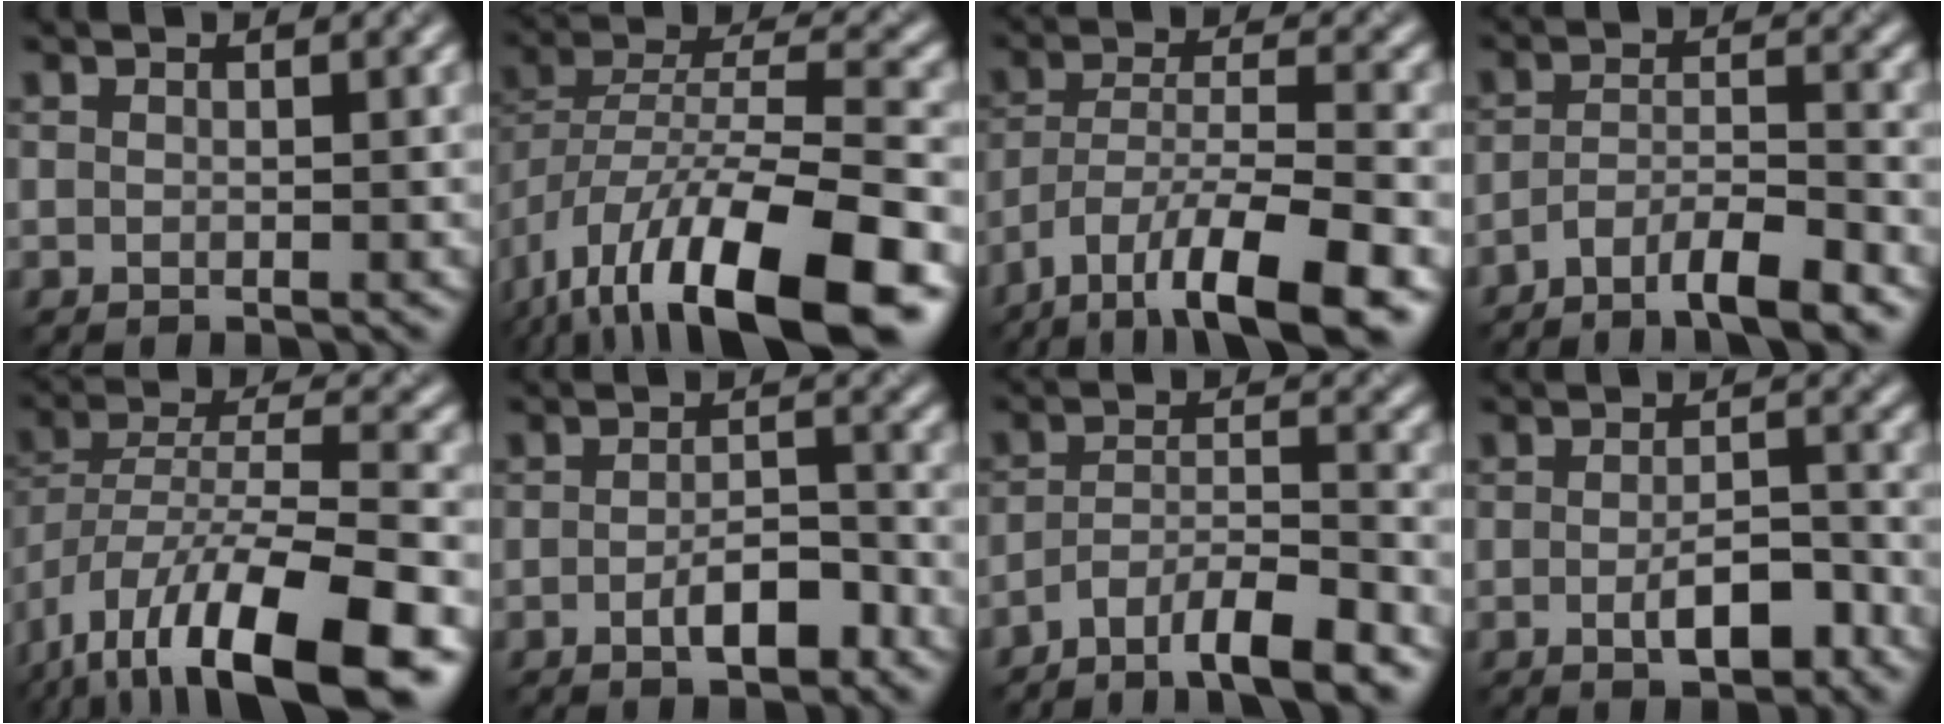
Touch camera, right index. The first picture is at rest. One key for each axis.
{"total": 15.1, "fx": -8.5, "fy": 5.9, "fz": 11.0, "tx": -0.201, "ty": -0.003, "tz": -0.139}
{"total": 11.2, "fx": -7.4, "fy": 3.4, "fz": 7.6, "tx": -0.129, "ty": -0.004, "tz": -0.132}
{"total": 5.7, "fx": -4.3, "fy": 1.1, "fz": 3.6, "tx": -0.061, "ty": 0.000, "tz": -0.077}
{"total": 13.7, "fx": -8.2, "fy": 4.6, "fz": 10.0, "tx": -0.176, "ty": 0.000, "tz": -0.141}
{"total": 3.9, "fx": -1.8, "fy": 1.3, "fz": 3.2, "tx": -0.054, "ty": 0.002, "tz": -0.029}
{"total": 7.3, "fx": -5.6, "fy": 1.5, "fz": 4.4, "tx": -0.069, "ty": 0.002, "tz": -0.097}
{"total": 4.2, "fx": -1.7, "fy": 1.4, "fz": 3.6, "tx": -0.060, "ty": -0.002, "tz": -0.025}